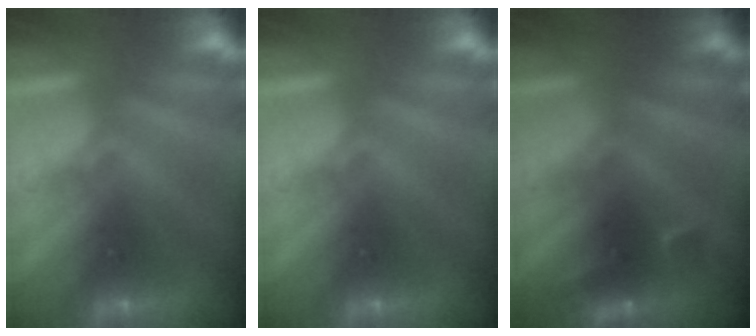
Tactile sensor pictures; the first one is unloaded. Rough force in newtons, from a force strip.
{"total": 0.0}
{"total": 3.3}